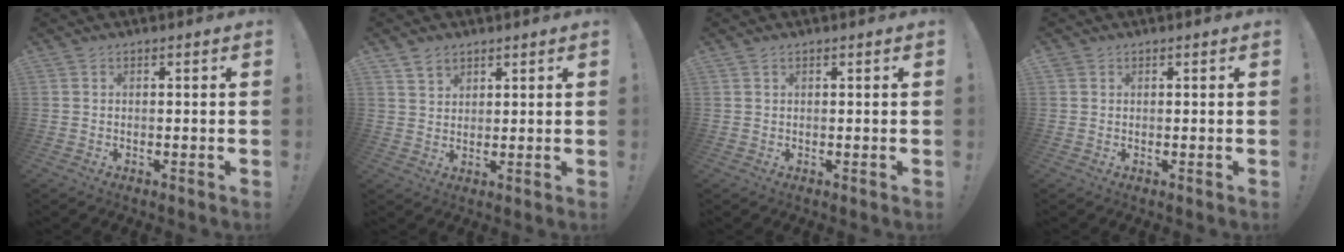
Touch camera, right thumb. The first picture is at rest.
{"total": 4.0, "force": [3.1, 2.4, 0.7], "torque": [-0.005, -0.019, 0.056]}
{"total": 0.7, "force": [0.5, 0.4, 0.3], "torque": [-0.002, -0.001, 0.008]}
{"total": 0.9, "force": [0.6, 0.6, 0.1], "torque": [-0.007, 0.002, 0.013]}